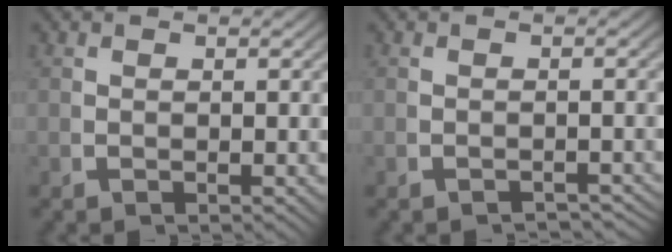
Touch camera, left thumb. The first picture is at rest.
{"total": 2.2, "force": [-2.2, 0.2, 0.3], "torque": [-0.002, -0.004, -0.031]}